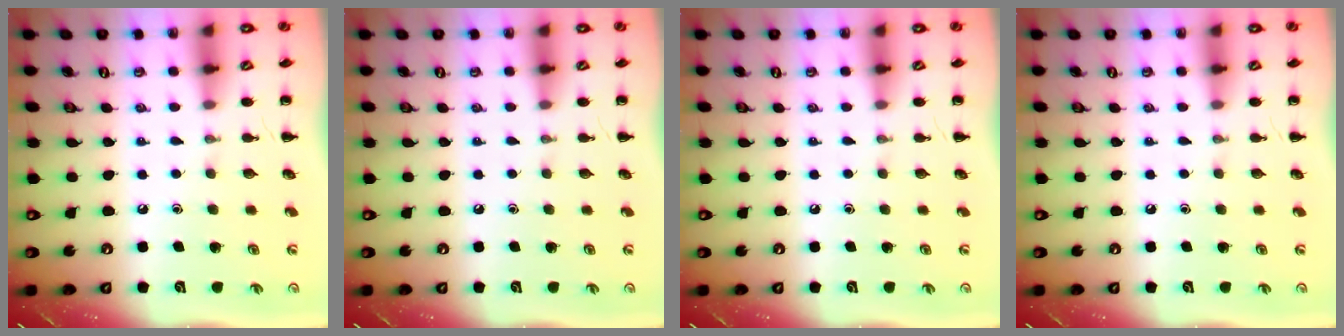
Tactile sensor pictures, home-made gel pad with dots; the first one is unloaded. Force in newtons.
{"total": 0.0}
{"total": 0.0}
{"total": 0.0}